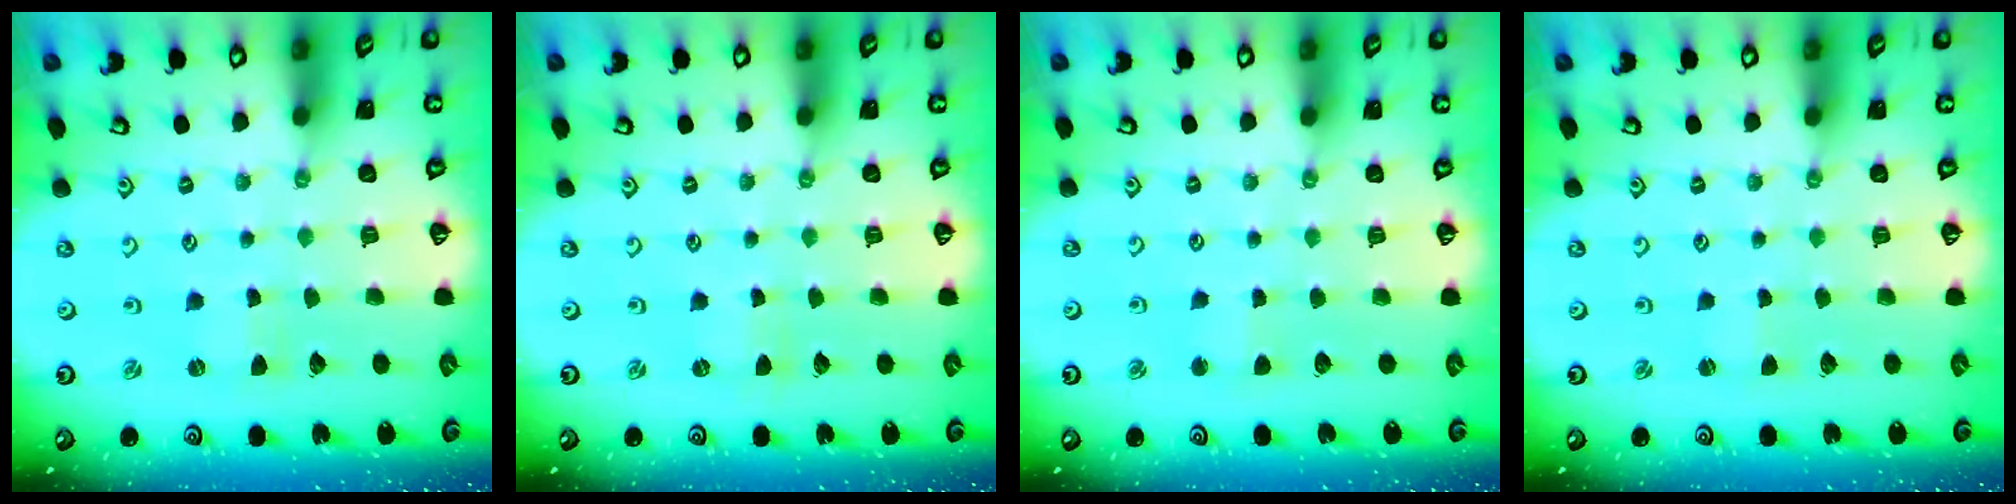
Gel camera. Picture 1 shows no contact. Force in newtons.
{"total": 0.0}
{"total": 2.9, "press": 2.9, "slide": 0.3}
{"total": 1.0, "press": 1.0, "slide": 0.2}